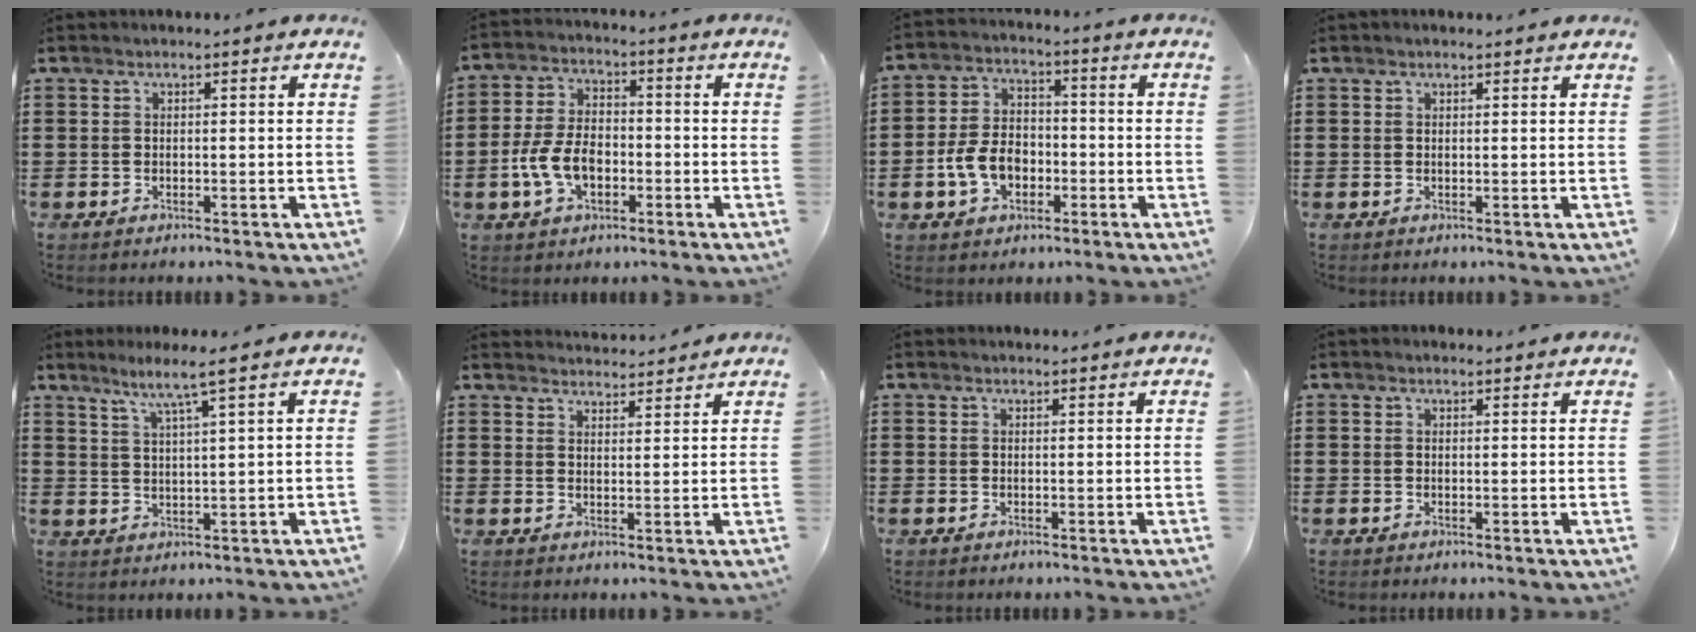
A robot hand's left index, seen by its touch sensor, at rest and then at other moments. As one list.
[{"total": 7.7, "force": [-2.4, 4.5, 5.8], "torque": [-0.142, 0.001, -0.052]}, {"total": 7.7, "force": [-2.6, 5.2, 5.1], "torque": [-0.125, 0.006, -0.056]}, {"total": 0.6, "force": [0.5, 0.2, 0.4], "torque": [-0.009, 0.001, 0.009]}, {"total": 4.4, "force": [2.9, -0.7, 3.2], "torque": [-0.072, -0.009, 0.046]}, {"total": 3.0, "force": [3.0, 0.1, -0.1], "torque": [-0.006, -0.011, 0.057]}, {"total": 0.6, "force": [0.6, 0.0, 0.2], "torque": [-0.006, -0.002, 0.013]}, {"total": 1.0, "force": [0.8, 0.3, 0.3], "torque": [-0.008, 0.002, 0.016]}]